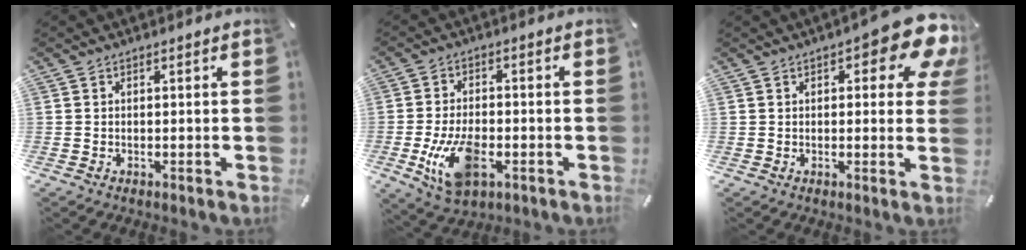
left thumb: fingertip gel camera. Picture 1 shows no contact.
{"total": 11.6, "force": [-3.3, 6.8, 8.9], "torque": [-0.173, -0.004, -0.058]}
{"total": 11.0, "force": [5.7, 4.1, 8.5], "torque": [-0.106, -0.032, 0.092]}